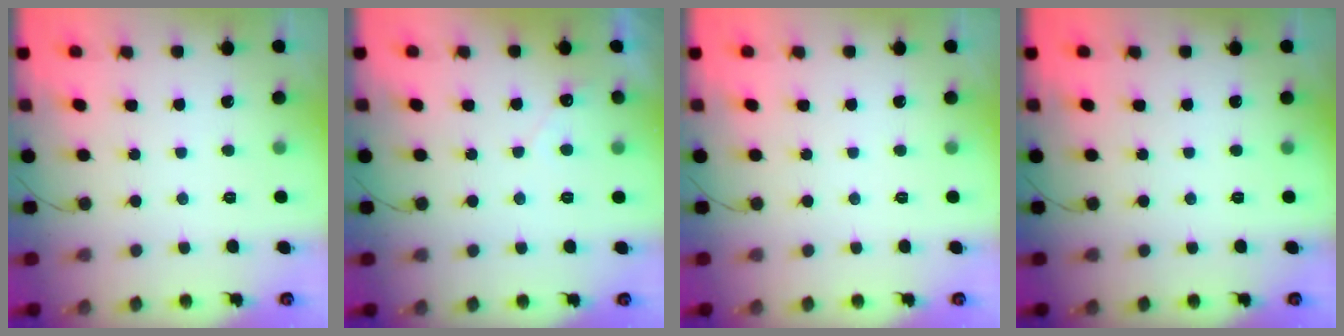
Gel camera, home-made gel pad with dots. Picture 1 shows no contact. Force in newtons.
{"total": 2.8, "press": 2.8, "slide": 0.2}
{"total": 0.0}
{"total": 0.0}